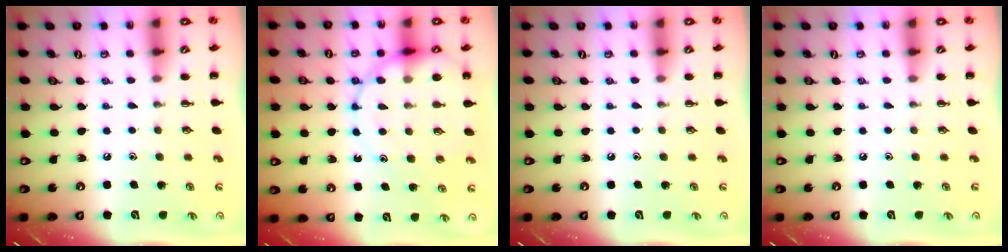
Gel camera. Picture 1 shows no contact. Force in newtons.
{"total": 15.9, "press": 15.5, "slide": 3.7}
{"total": 0.0}
{"total": 0.0}